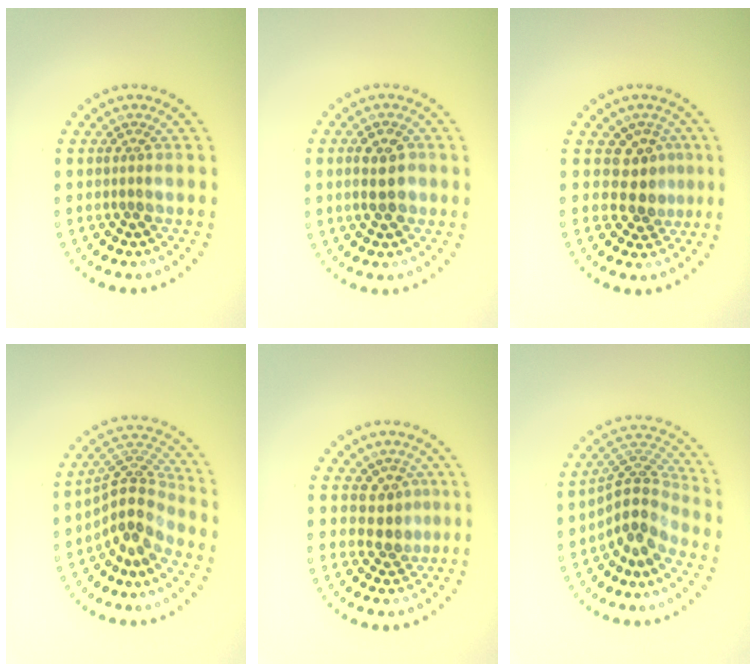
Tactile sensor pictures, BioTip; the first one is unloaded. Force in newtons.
{"total": 2.7, "press": 2.7, "slide": 0.4}
{"total": 2.5, "press": 2.0, "slide": 1.5}
{"total": 4.1, "press": 2.9, "slide": 2.9}
{"total": 2.2, "press": 1.7, "slide": 1.4}
{"total": 4.2, "press": 3.0, "slide": 2.9}